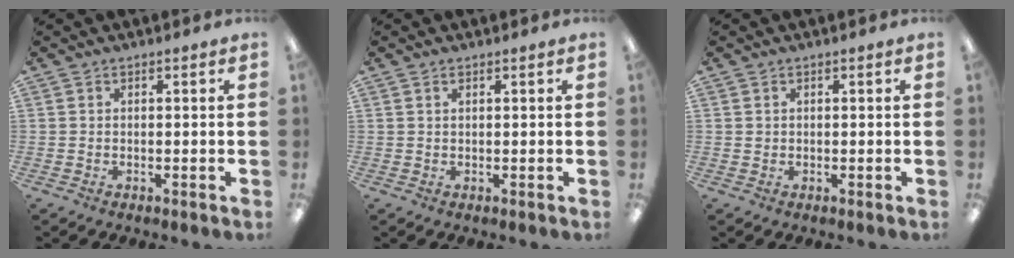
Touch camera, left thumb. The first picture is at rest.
{"total": 0.9, "force": [0.6, 0.5, 0.5], "torque": [-0.013, 0.003, 0.010]}
{"total": 0.7, "force": [0.3, 0.6, 0.0], "torque": [-0.001, 0.003, 0.006]}